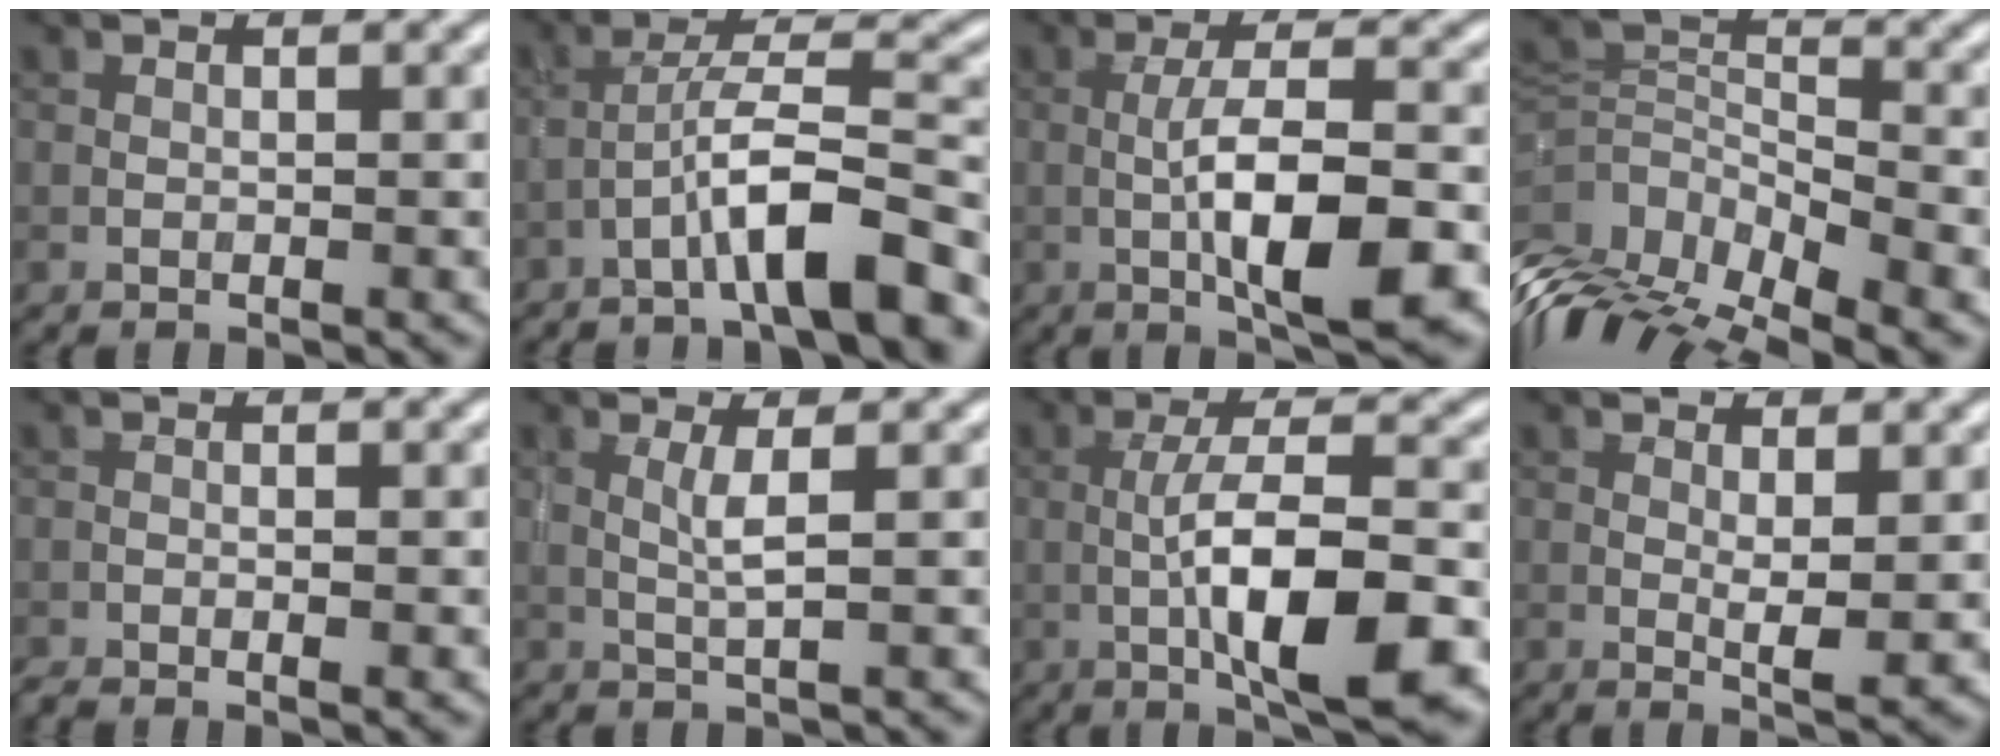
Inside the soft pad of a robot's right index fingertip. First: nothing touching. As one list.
[{"total": 7.3, "force": [-4.2, 1.0, 5.9], "torque": [-0.101, 0.021, -0.070]}, {"total": 8.1, "force": [-2.0, 1.9, 7.6], "torque": [-0.127, 0.003, -0.034]}, {"total": 9.8, "force": [-6.0, 5.1, 5.7], "torque": [-0.112, -0.010, -0.107]}, {"total": 1.3, "force": [-0.8, 0.1, 1.0], "torque": [-0.015, -0.001, -0.015]}, {"total": 1.9, "force": [0.4, 0.1, 1.8], "torque": [-0.042, 0.001, 0.006]}, {"total": 9.2, "force": [-2.6, 2.2, 8.5], "torque": [-0.142, 0.006, -0.047]}, {"total": 2.4, "force": [0.4, 0.3, 2.4], "torque": [-0.039, -0.007, 0.008]}]